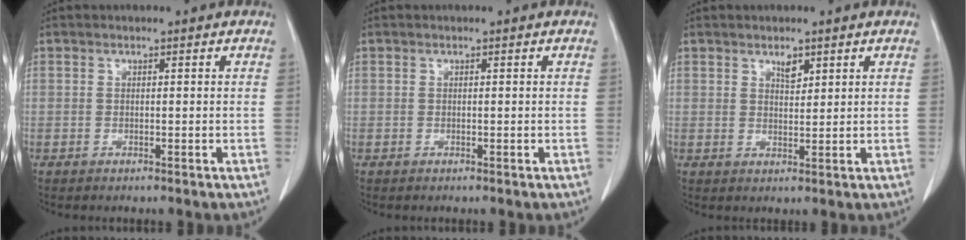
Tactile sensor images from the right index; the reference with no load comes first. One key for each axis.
{"total": 0.0}
{"total": 2.1, "fx": 1.4, "fy": 0.8, "fz": 1.2, "tx": -0.022, "ty": -0.004, "tz": 0.027}